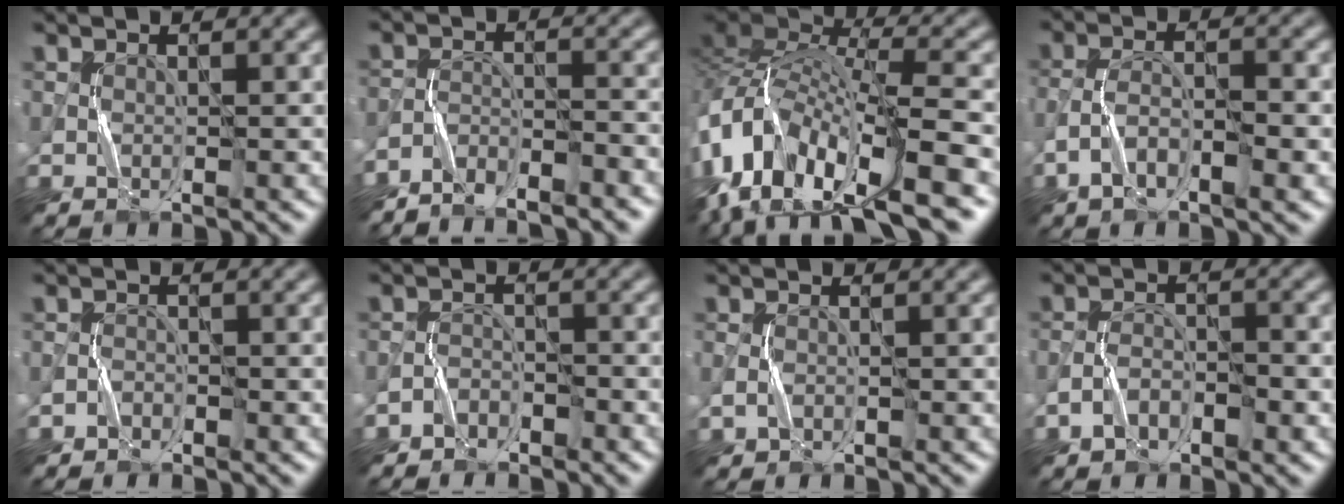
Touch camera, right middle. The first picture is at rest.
{"total": 4.0, "force": [-3.8, 0.8, 1.0], "torque": [-0.020, 0.002, -0.076]}
{"total": 12.8, "force": [-5.9, 5.8, 9.8], "torque": [-0.212, 0.026, -0.111]}
{"total": 4.5, "force": [-2.1, 1.7, 3.6], "torque": [-0.070, 0.006, -0.044]}
{"total": 1.0, "force": [-0.9, 0.5, 0.1], "torque": [0.001, 0.006, -0.018]}
{"total": 1.9, "force": [-1.6, 0.9, 0.3], "torque": [-0.001, 0.011, -0.035]}
{"total": 1.5, "force": [-0.5, 1.0, 1.0], "torque": [-0.021, 0.003, -0.012]}
{"total": 2.9, "force": [-1.6, 1.5, 1.9], "torque": [-0.034, 0.008, -0.032]}